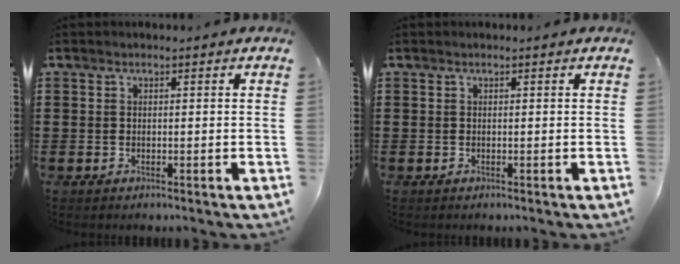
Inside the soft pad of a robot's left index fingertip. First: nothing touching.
{"total": 0.0}